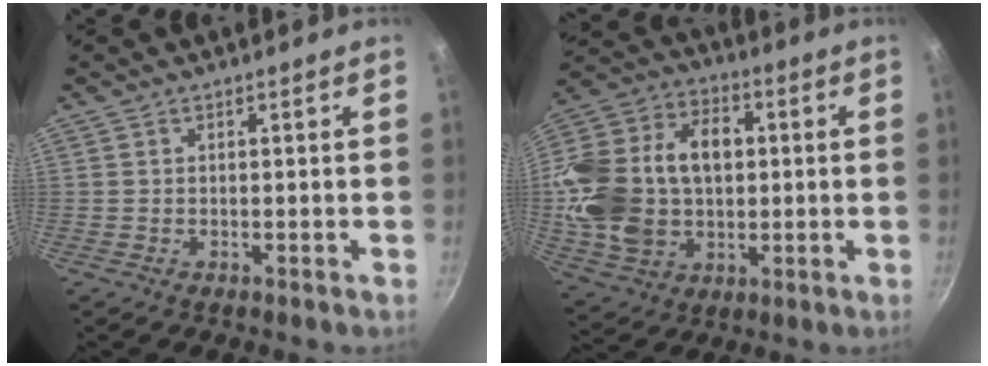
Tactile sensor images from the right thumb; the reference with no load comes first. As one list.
[{"total": 23.6, "force": [1.2, 16.8, 16.5], "torque": [-0.304, 0.035, 0.025]}]